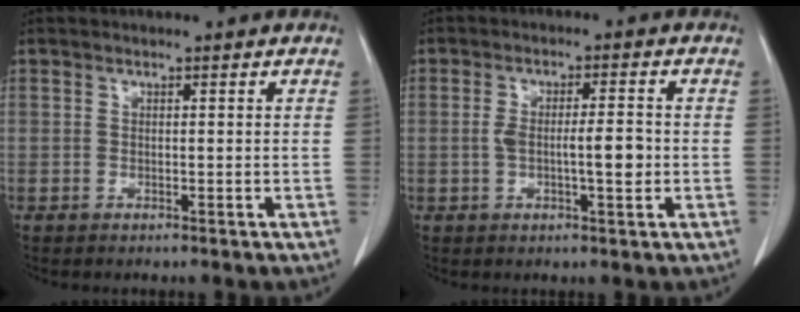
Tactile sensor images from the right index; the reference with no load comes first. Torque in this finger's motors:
{"motor_torque": [0.66, -0.11, 0.33, 0.09]}